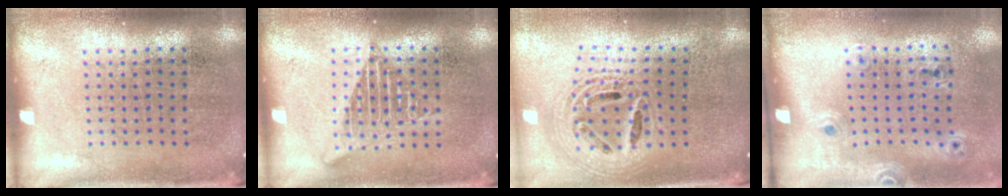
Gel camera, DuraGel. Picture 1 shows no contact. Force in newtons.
{"total": 2.6, "press": 2.5, "slide": 0.3}
{"total": 2.3, "press": 1.8, "slide": 1.4}
{"total": 1.2, "press": 0.9, "slide": 0.8}